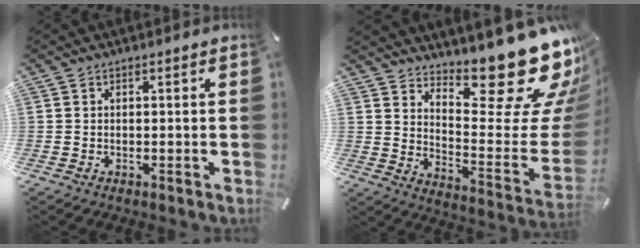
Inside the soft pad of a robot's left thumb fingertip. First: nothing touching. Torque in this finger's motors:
{"motor_torque": [3.32, 1.68, 1.44, -1.34, 0.17]}